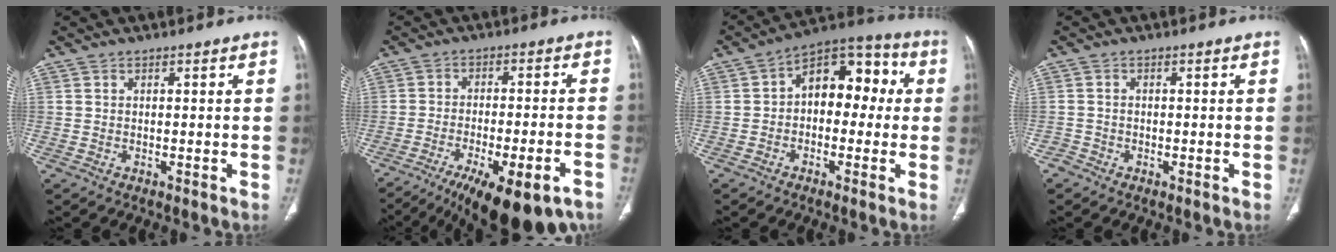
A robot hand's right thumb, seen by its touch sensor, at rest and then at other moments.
{"total": 18.5, "force": [-12.5, 5.1, 12.7], "torque": [-0.162, 0.033, -0.183]}
{"total": 12.6, "force": [0.9, 8.1, 9.6], "torque": [-0.088, 0.045, -0.005]}
{"total": 1.4, "force": [-1.0, 1.0, -0.2], "torque": [0.008, 0.005, -0.025]}